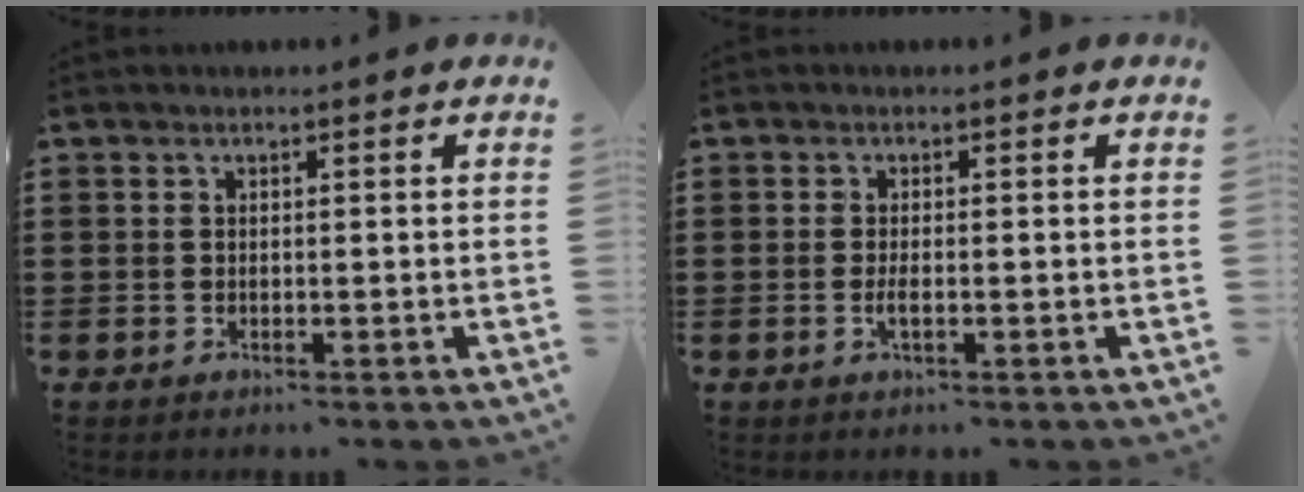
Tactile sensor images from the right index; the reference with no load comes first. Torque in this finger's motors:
{"motor_torque": [1.06, 1.08, 0.09, 0.06]}